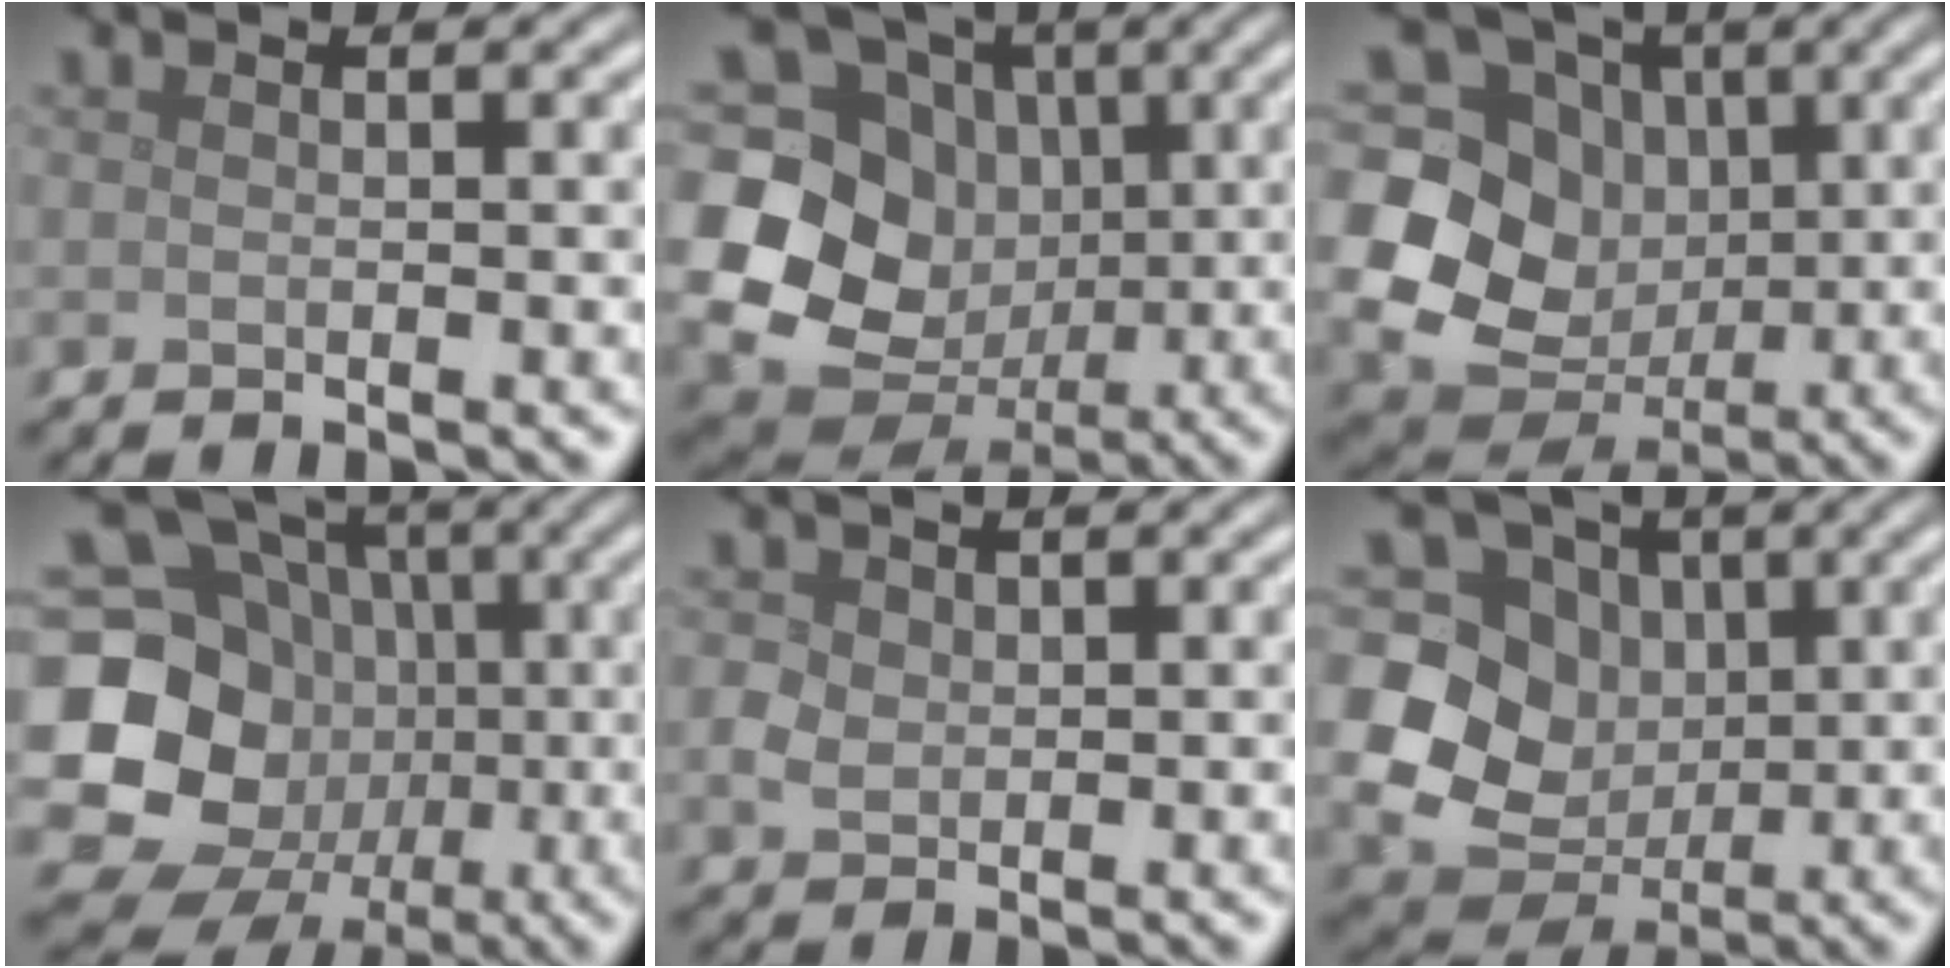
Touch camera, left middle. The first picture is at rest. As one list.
[{"total": 12.6, "force": [-0.2, 10.8, 6.5], "torque": [-0.140, -0.009, -0.011]}, {"total": 11.1, "force": [0.2, 9.5, 5.8], "torque": [-0.127, -0.004, -0.007]}, {"total": 17.9, "force": [-3.4, 16.0, 7.1], "torque": [-0.172, -0.002, -0.086]}, {"total": 2.0, "force": [0.2, 1.8, 0.9], "torque": [-0.022, -0.001, 0.003]}, {"total": 9.7, "force": [0.4, 8.4, 4.9], "torque": [-0.103, -0.006, -0.008]}]